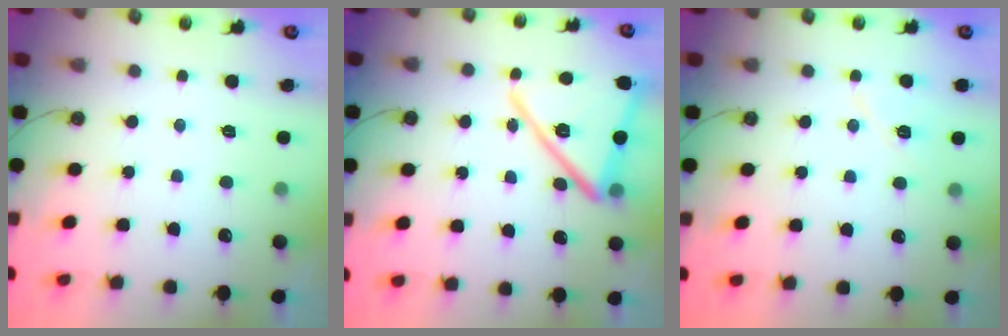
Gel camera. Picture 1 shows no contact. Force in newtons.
{"total": 20.3, "press": 20.3, "slide": 1.1}
{"total": 7.2, "press": 7.2, "slide": 0.6}